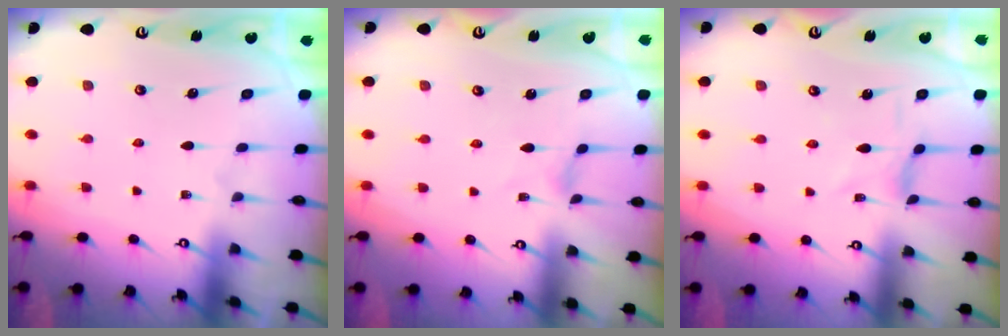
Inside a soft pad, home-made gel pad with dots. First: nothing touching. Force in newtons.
{"total": 0.0}
{"total": 1.5, "press": 1.5, "slide": 0.3}